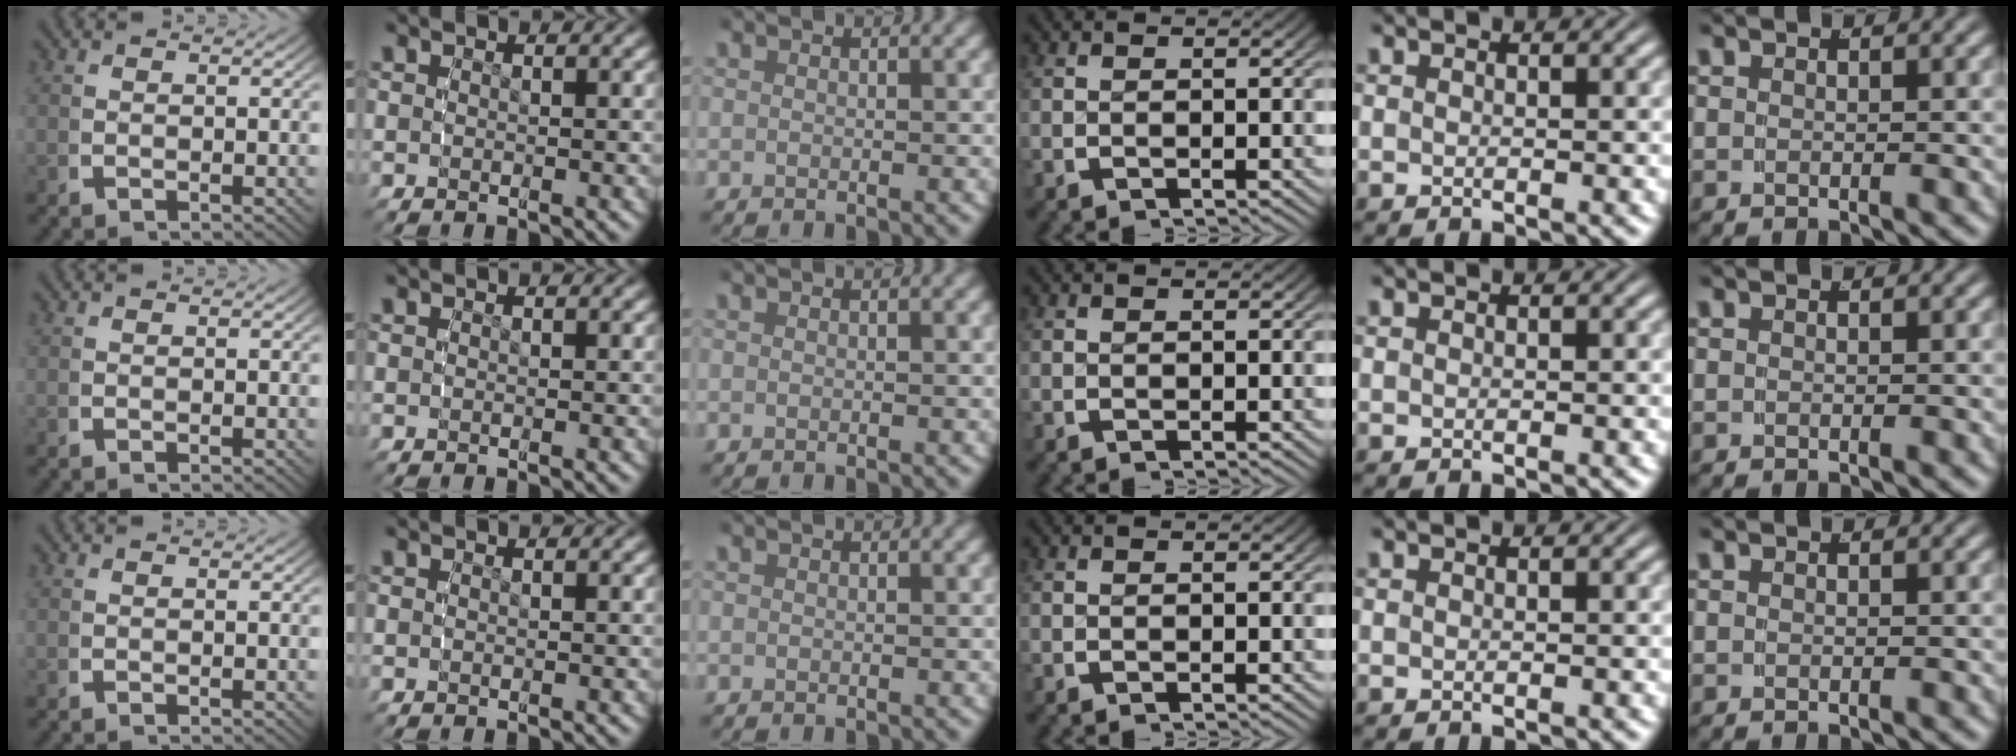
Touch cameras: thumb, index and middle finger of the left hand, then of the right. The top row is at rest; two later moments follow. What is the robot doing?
{"motion": "reach", "object": "shirt"}